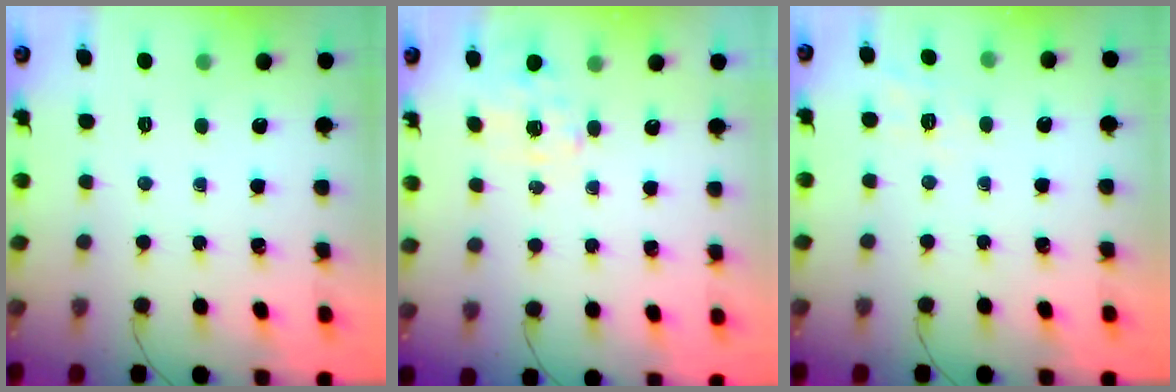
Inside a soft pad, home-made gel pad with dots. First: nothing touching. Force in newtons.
{"total": 2.2, "press": 2.1, "slide": 0.7}
{"total": 2.3, "press": 0.6, "slide": 2.2}